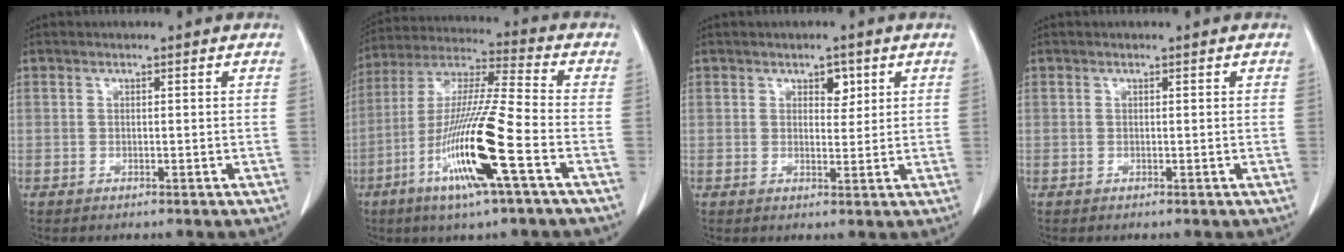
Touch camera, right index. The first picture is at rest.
{"total": 16.5, "force": [-6.3, -0.1, 15.2], "torque": [-0.307, -0.019, -0.121]}
{"total": 2.6, "force": [1.3, 1.5, 1.6], "torque": [-0.019, 0.000, 0.020]}
{"total": 0.0}